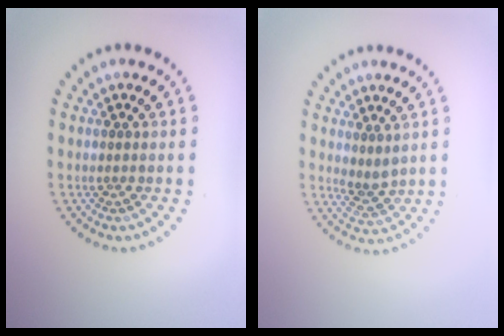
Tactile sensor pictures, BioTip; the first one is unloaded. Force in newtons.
{"total": 1.7, "press": 1.4, "slide": 1.0}